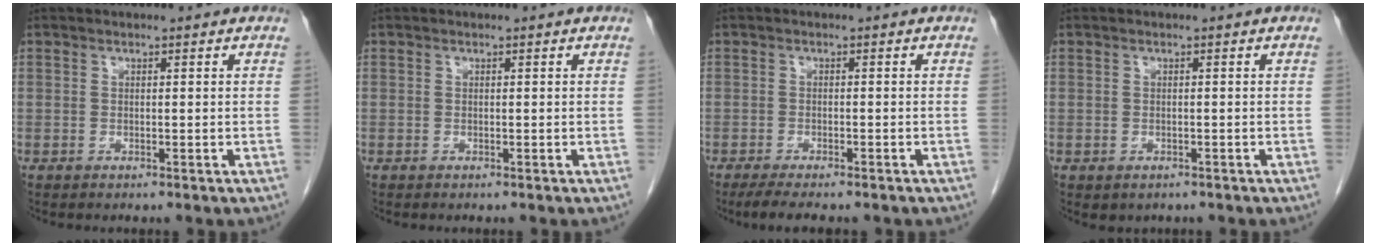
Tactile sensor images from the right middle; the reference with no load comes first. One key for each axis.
{"total": 0.0}
{"total": 6.0, "fx": -4.8, "fy": 1.3, "fz": 3.3, "tx": -0.047, "ty": -0.010, "tz": -0.069}
{"total": 1.2, "fx": -0.7, "fy": 0.9, "fz": 0.4, "tx": -0.008, "ty": 0.000, "tz": -0.003}